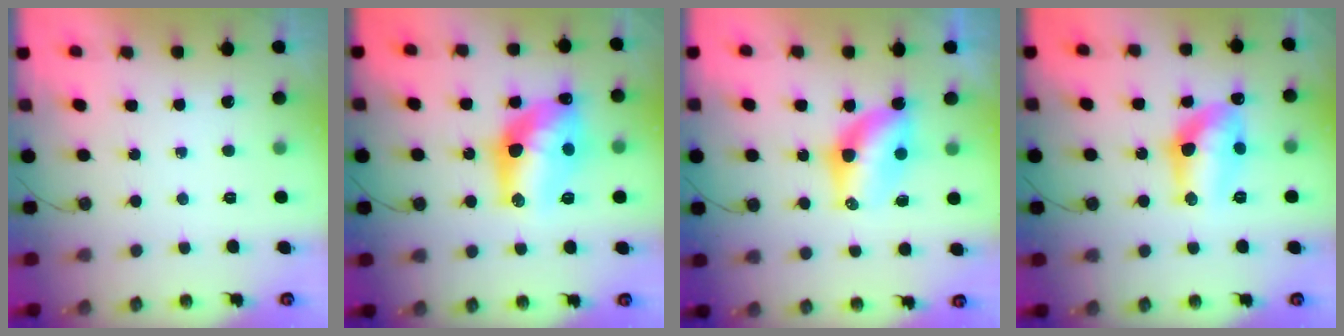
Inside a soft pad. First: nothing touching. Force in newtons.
{"total": 16.3, "press": 16.2, "slide": 1.4}
{"total": 8.1, "press": 7.9, "slide": 1.8}
{"total": 12.3, "press": 12.2, "slide": 1.1}